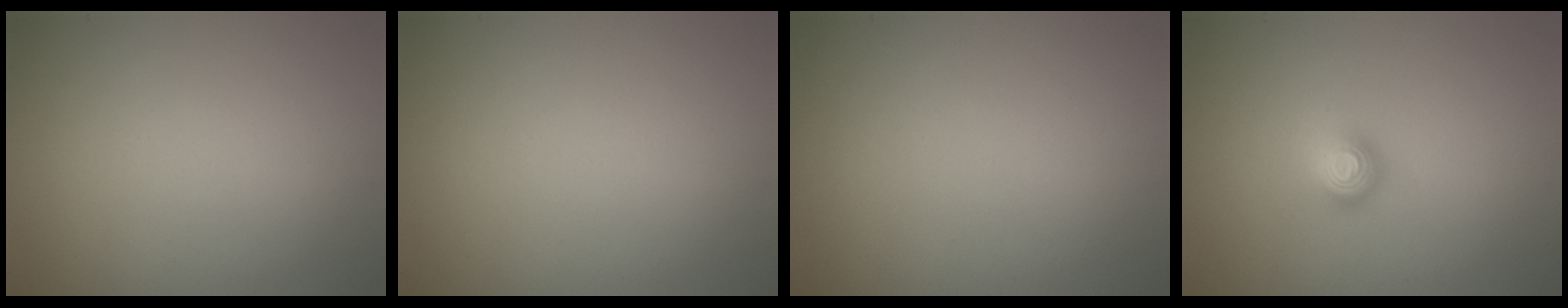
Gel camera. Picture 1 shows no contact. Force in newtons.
{"total": 0.0}
{"total": 0.0}
{"total": 2.1, "press": 1.5, "slide": 1.5}